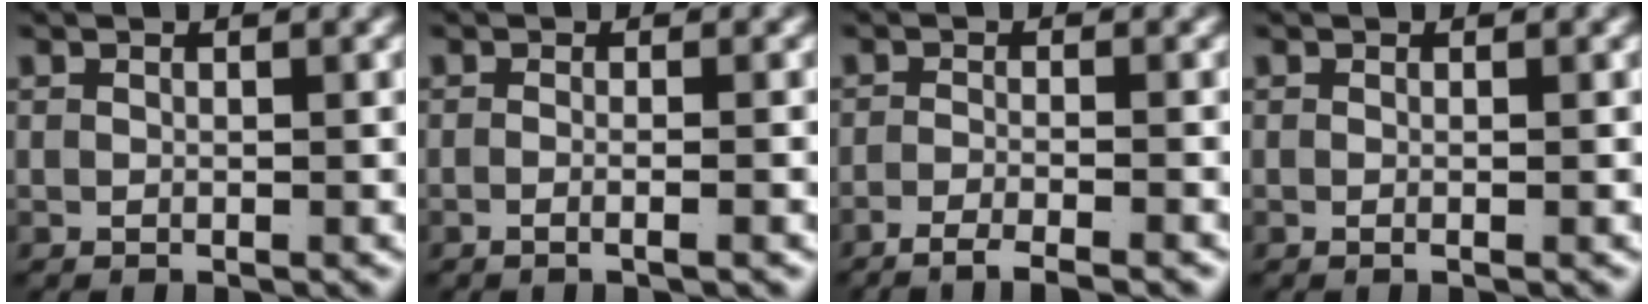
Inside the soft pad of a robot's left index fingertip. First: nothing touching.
{"total": 1.6, "force": [-1.1, -0.4, 1.1], "torque": [-0.030, -0.008, -0.016]}
{"total": 4.0, "force": [-3.6, 0.3, 1.8], "torque": [-0.030, -0.011, -0.054]}
{"total": 0.5, "force": [-0.4, -0.1, 0.3], "torque": [-0.009, -0.005, -0.004]}